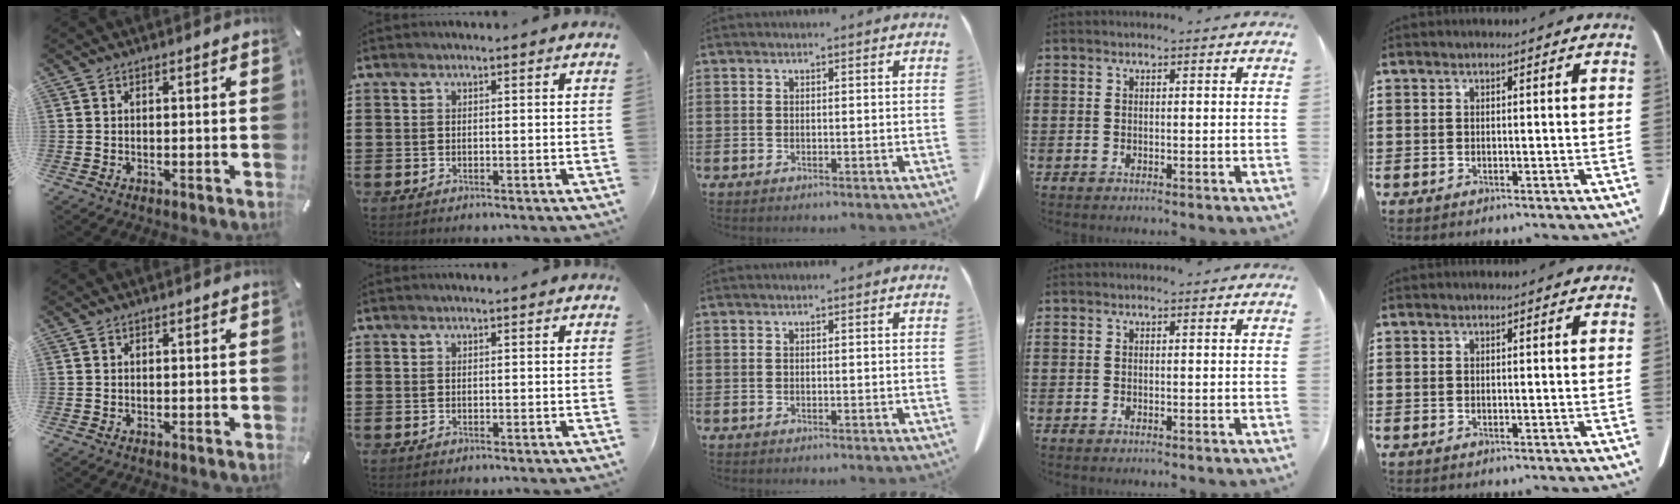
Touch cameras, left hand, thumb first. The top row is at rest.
{}